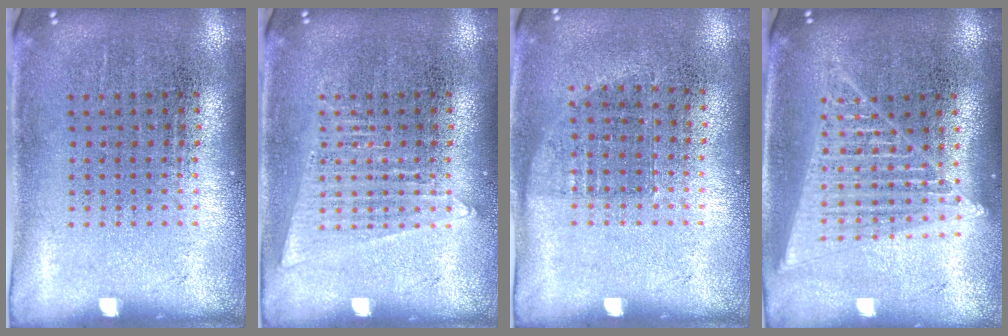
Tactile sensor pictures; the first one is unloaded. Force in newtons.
{"total": 1.6, "press": 1.6, "slide": 0.1}
{"total": 0.7, "press": 0.6, "slide": 0.3}
{"total": 1.8, "press": 1.6, "slide": 0.8}